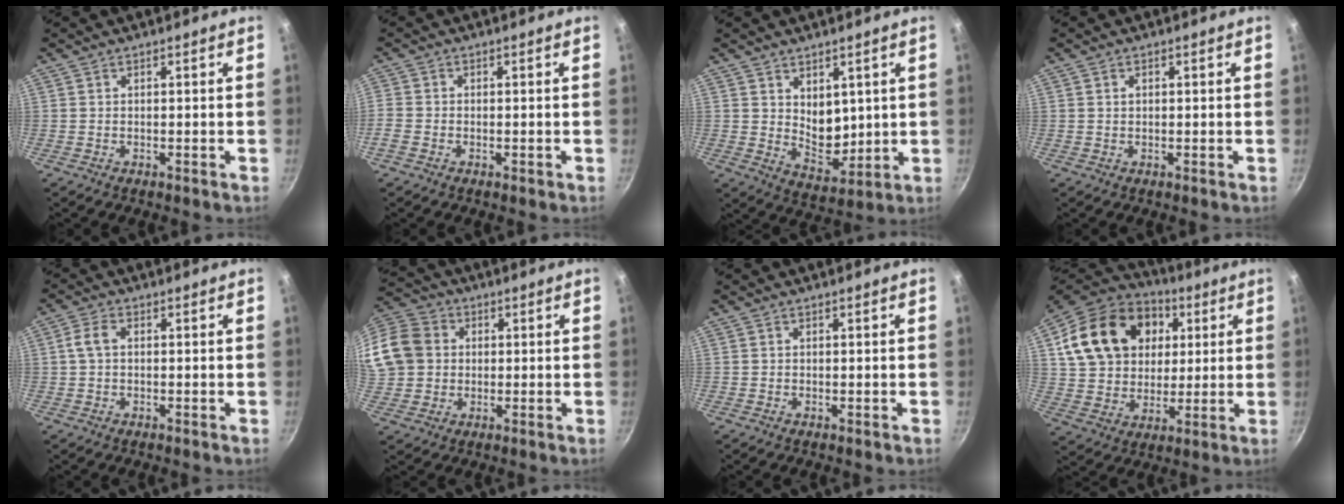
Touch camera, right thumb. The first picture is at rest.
{"total": 2.9, "force": [-1.4, 2.1, 1.4], "torque": [-0.030, 0.003, -0.031]}
{"total": 7.7, "force": [2.6, 5.3, 5.0], "torque": [-0.051, -0.039, 0.055]}
{"total": 0.9, "force": [0.3, 0.7, 0.5], "torque": [-0.007, 0.003, 0.004]}
{"total": 3.3, "force": [0.3, 2.1, 2.5], "torque": [-0.052, 0.013, 0.003]}
{"total": 21.0, "force": [3.0, 18.2, 10.1], "torque": [-0.245, 0.046, 0.051]}
{"total": 0.0}
{"total": 23.1, "force": [6.7, 17.5, 13.6], "torque": [-0.224, 0.011, 0.120]}